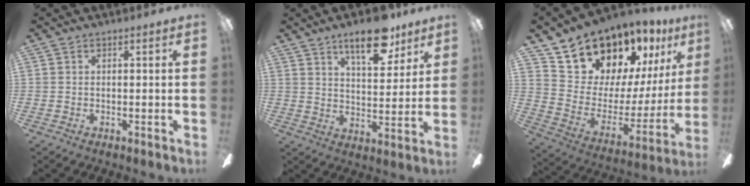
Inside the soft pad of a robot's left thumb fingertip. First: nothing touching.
{"total": 13.1, "force": [9.1, 5.1, 7.9], "torque": [-0.109, -0.041, 0.154]}
{"total": 16.9, "force": [15.1, 7.0, 2.7], "torque": [-0.066, -0.136, 0.287]}